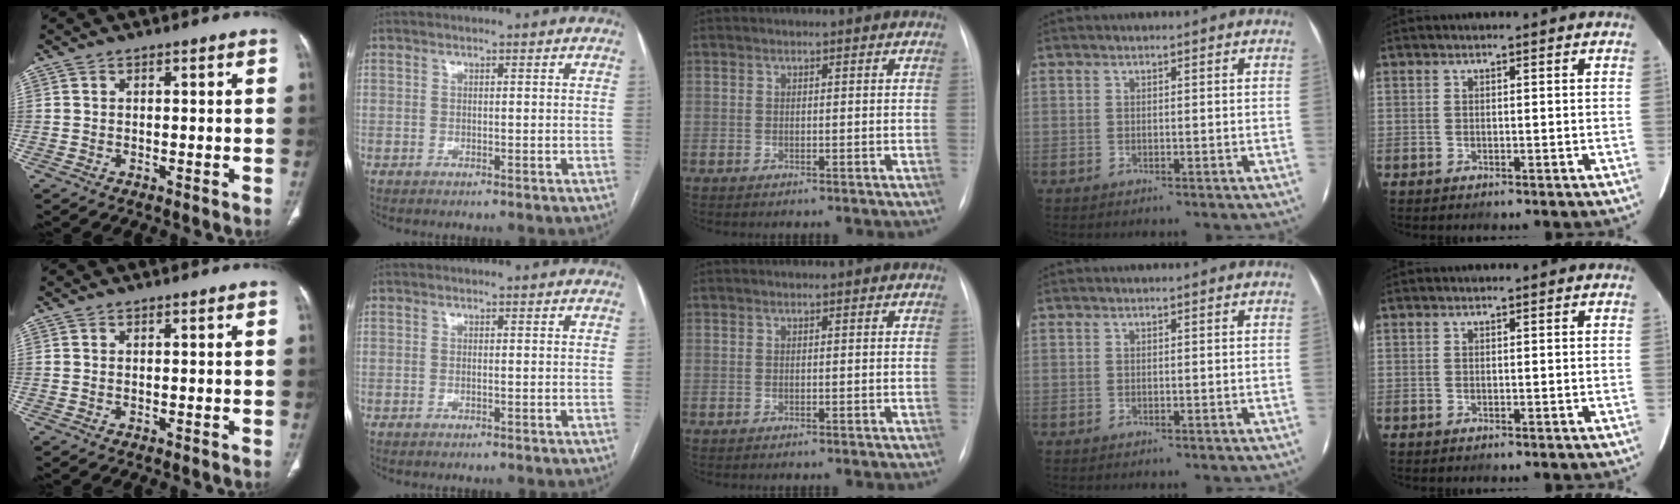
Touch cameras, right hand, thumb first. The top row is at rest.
{}